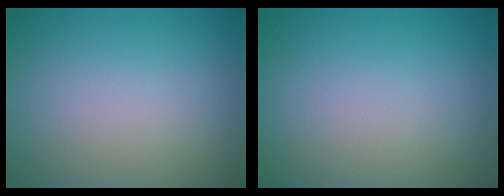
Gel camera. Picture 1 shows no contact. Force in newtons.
{"total": 0.0}